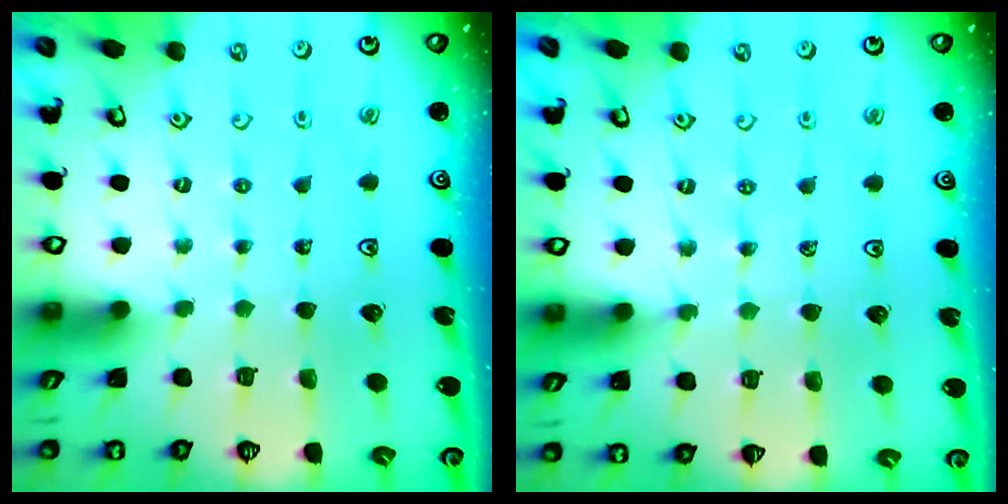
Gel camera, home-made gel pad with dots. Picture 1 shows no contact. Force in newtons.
{"total": 5.3, "press": 5.1, "slide": 1.3}